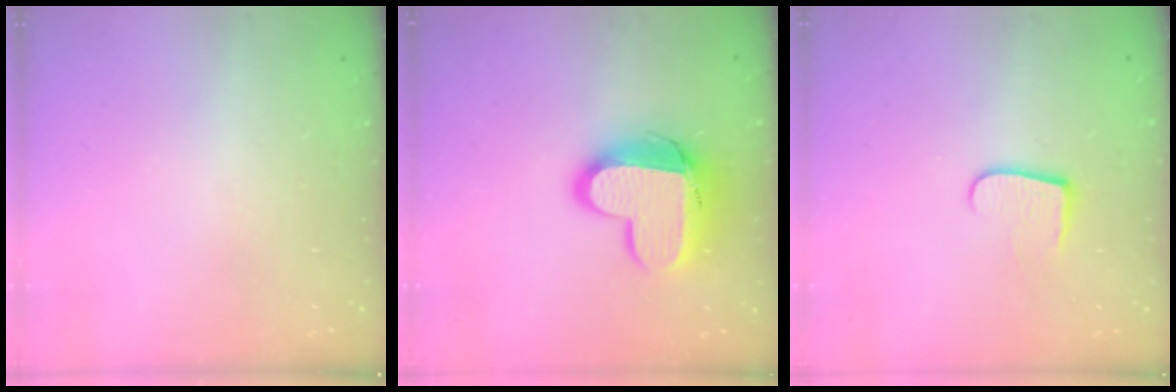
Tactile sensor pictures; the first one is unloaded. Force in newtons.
{"total": 14.3, "press": 14.3, "slide": 1.2}
{"total": 6.9, "press": 6.9, "slide": 0.7}